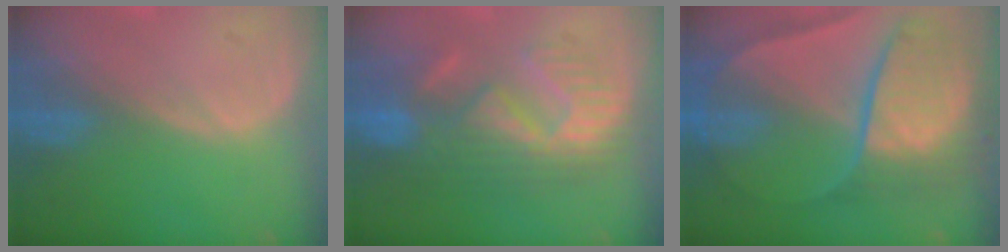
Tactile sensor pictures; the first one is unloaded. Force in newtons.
{"total": 10.8, "press": 9.7, "slide": 4.7}
{"total": 10.6, "press": 10.5, "slide": 1.1}